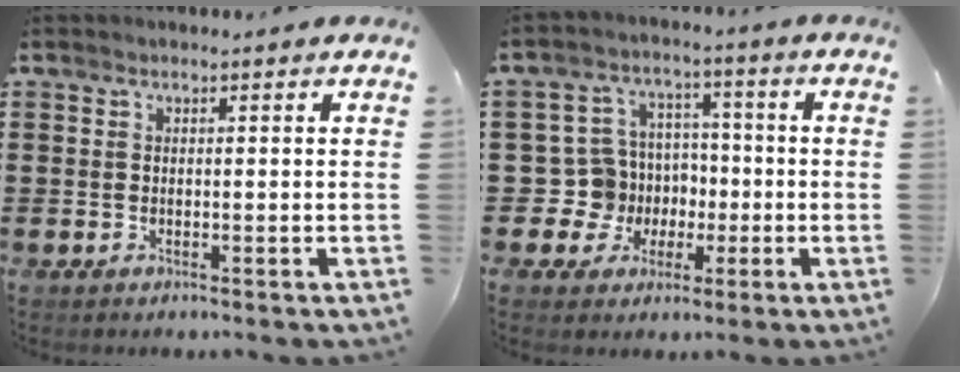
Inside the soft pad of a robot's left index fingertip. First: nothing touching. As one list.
[{"total": 7.5, "force": [-0.9, 7.4, 0.9], "torque": [-0.056, 0.006, -0.010]}]